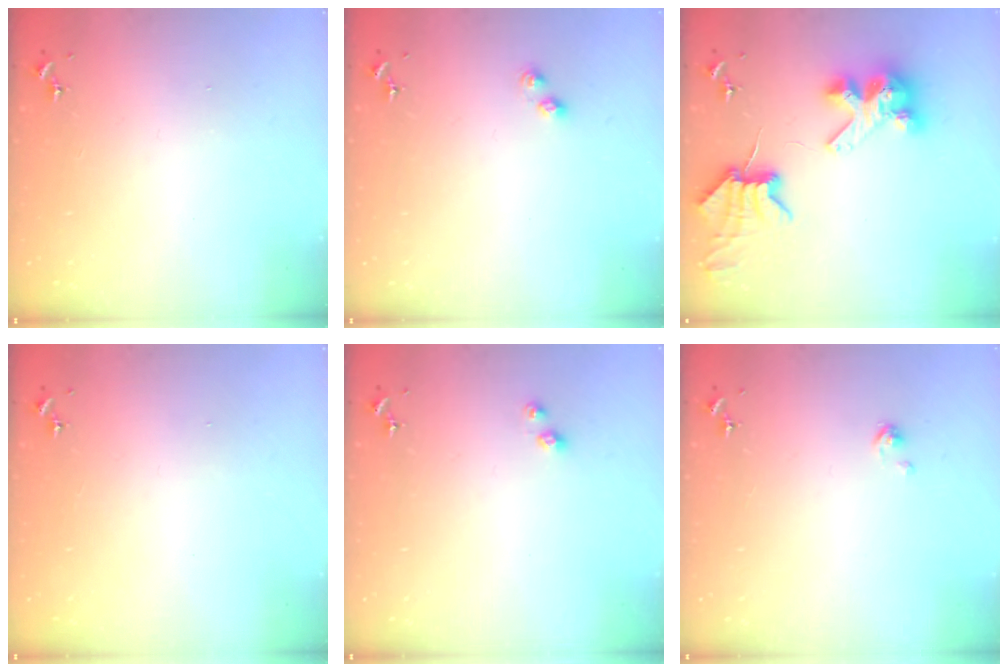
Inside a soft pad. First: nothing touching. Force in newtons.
{"total": 3.7, "press": 3.7, "slide": 0.5}
{"total": 8.7, "press": 8.7, "slide": 1.2}
{"total": 0.0}
{"total": 4.2, "press": 4.1, "slide": 0.7}
{"total": 2.4, "press": 2.4, "slide": 0.3}